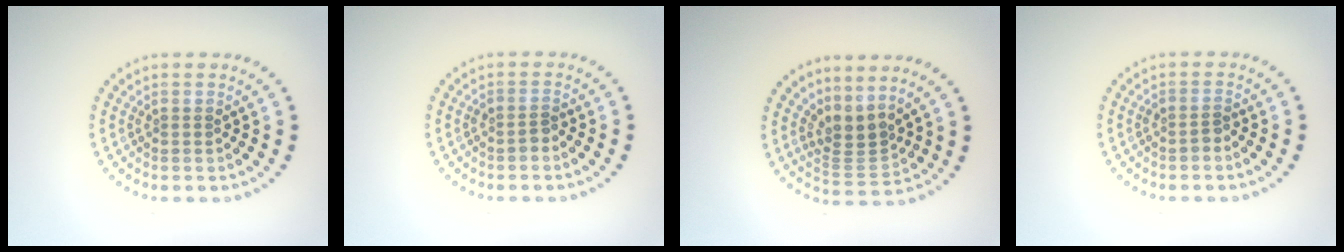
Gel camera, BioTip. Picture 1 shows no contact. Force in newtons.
{"total": 1.1, "press": 0.9, "slide": 0.7}
{"total": 2.8, "press": 1.9, "slide": 2.1}
{"total": 1.1, "press": 0.9, "slide": 0.7}